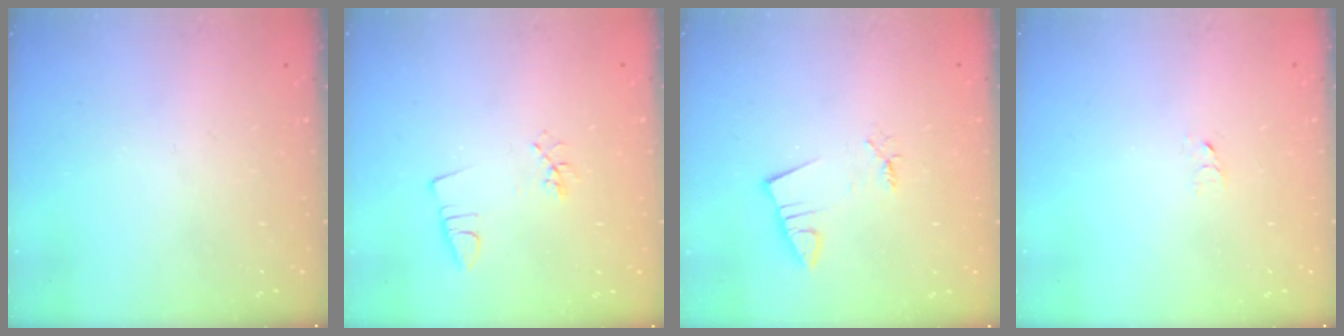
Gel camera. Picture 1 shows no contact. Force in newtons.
{"total": 3.1, "press": 2.7, "slide": 1.4}
{"total": 1.8, "press": 1.8, "slide": 0.1}
{"total": 2.5, "press": 2.5, "slide": 0.2}